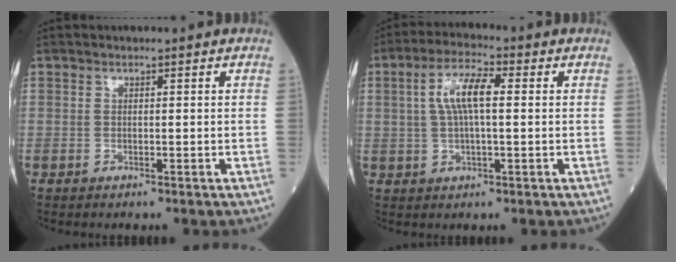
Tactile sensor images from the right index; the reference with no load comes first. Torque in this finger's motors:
{"motor_torque": [0.42, 0.25, 0.20, 0.10]}